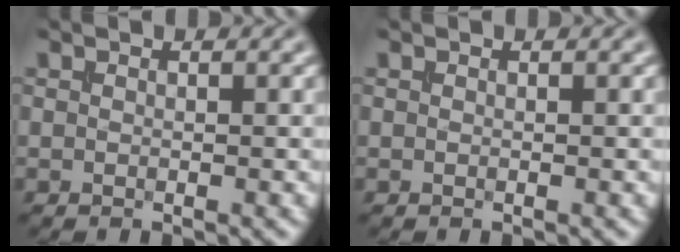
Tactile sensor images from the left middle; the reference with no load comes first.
{"total": 0.0}